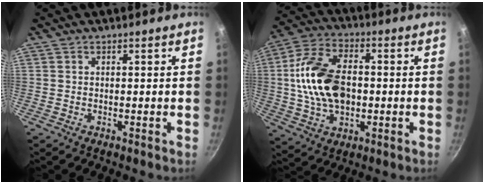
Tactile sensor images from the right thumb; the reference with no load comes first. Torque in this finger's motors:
{"motor_torque": [0.38, 0.61, 1.30, 0.22, 0.17]}